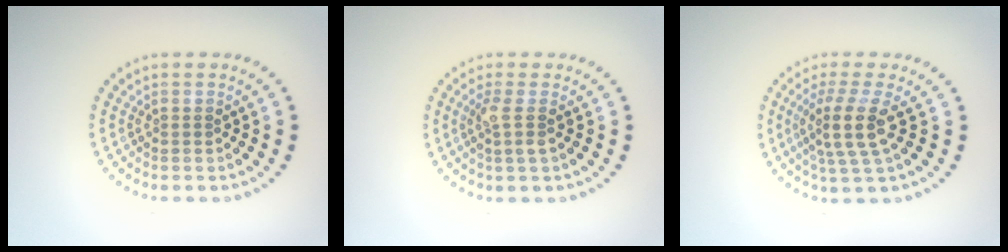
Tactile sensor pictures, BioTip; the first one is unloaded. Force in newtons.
{"total": 1.7, "press": 1.4, "slide": 1.0}
{"total": 3.7, "press": 3.0, "slide": 2.2}